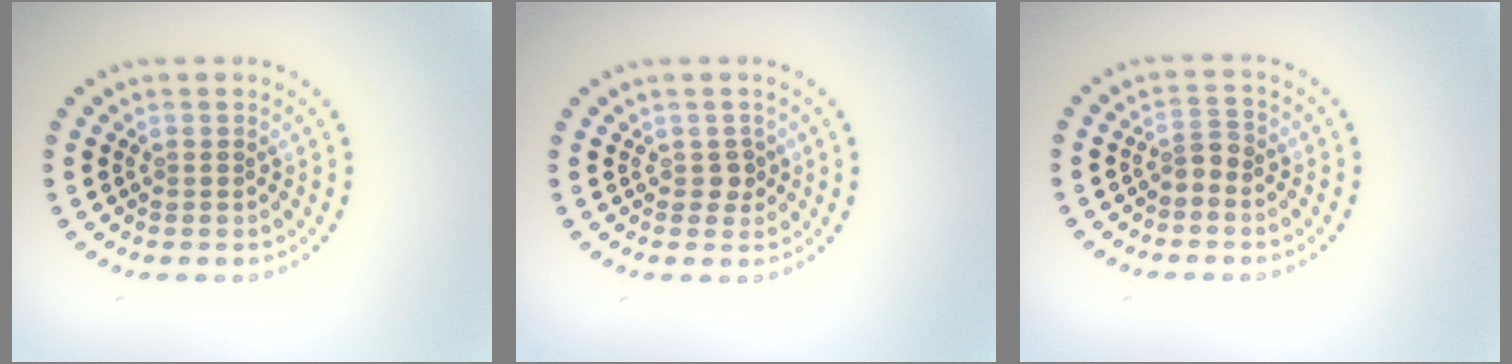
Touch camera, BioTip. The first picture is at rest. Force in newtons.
{"total": 1.2, "press": 1.0, "slide": 0.6}
{"total": 1.6, "press": 1.3, "slide": 0.9}